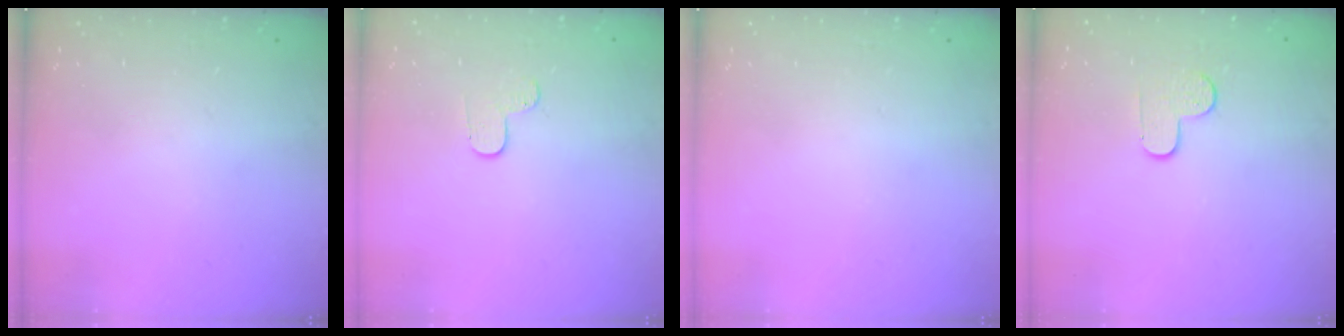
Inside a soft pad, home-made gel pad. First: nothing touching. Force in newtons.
{"total": 4.0, "press": 3.9, "slide": 0.4}
{"total": 0.0}
{"total": 4.6, "press": 4.5, "slide": 0.5}